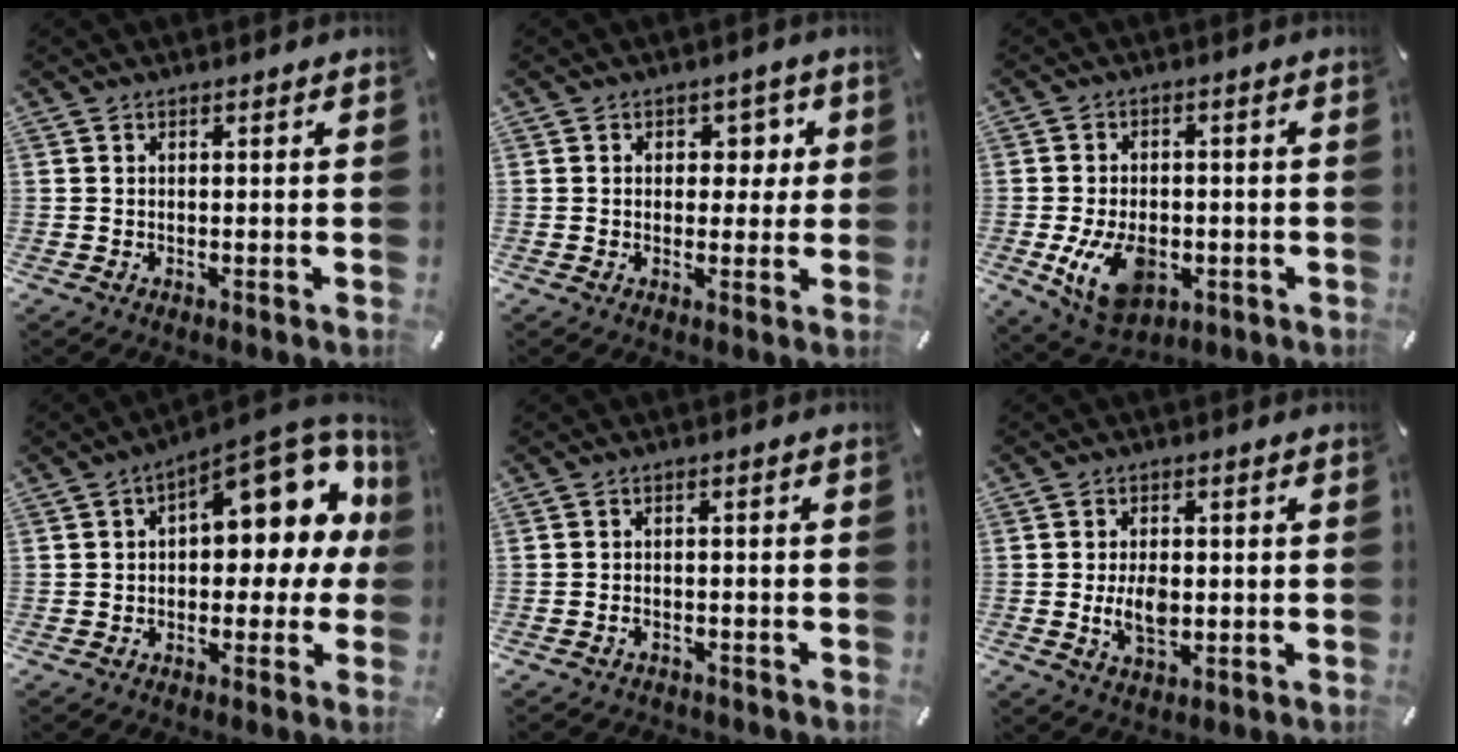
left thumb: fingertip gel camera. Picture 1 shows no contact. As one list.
[{"total": 4.6, "force": [0.9, 3.8, 2.4], "torque": [-0.018, -0.003, 0.004]}, {"total": 11.6, "force": [-3.1, 7.7, 8.1], "torque": [-0.147, -0.004, -0.054]}, {"total": 14.9, "force": [5.7, 7.9, 11.3], "torque": [-0.129, -0.047, 0.094]}, {"total": 2.3, "force": [-1.6, 1.4, 0.8], "torque": [-0.016, 0.009, -0.033]}, {"total": 6.5, "force": [-0.7, 4.0, 5.1], "torque": [-0.108, -0.005, -0.017]}]